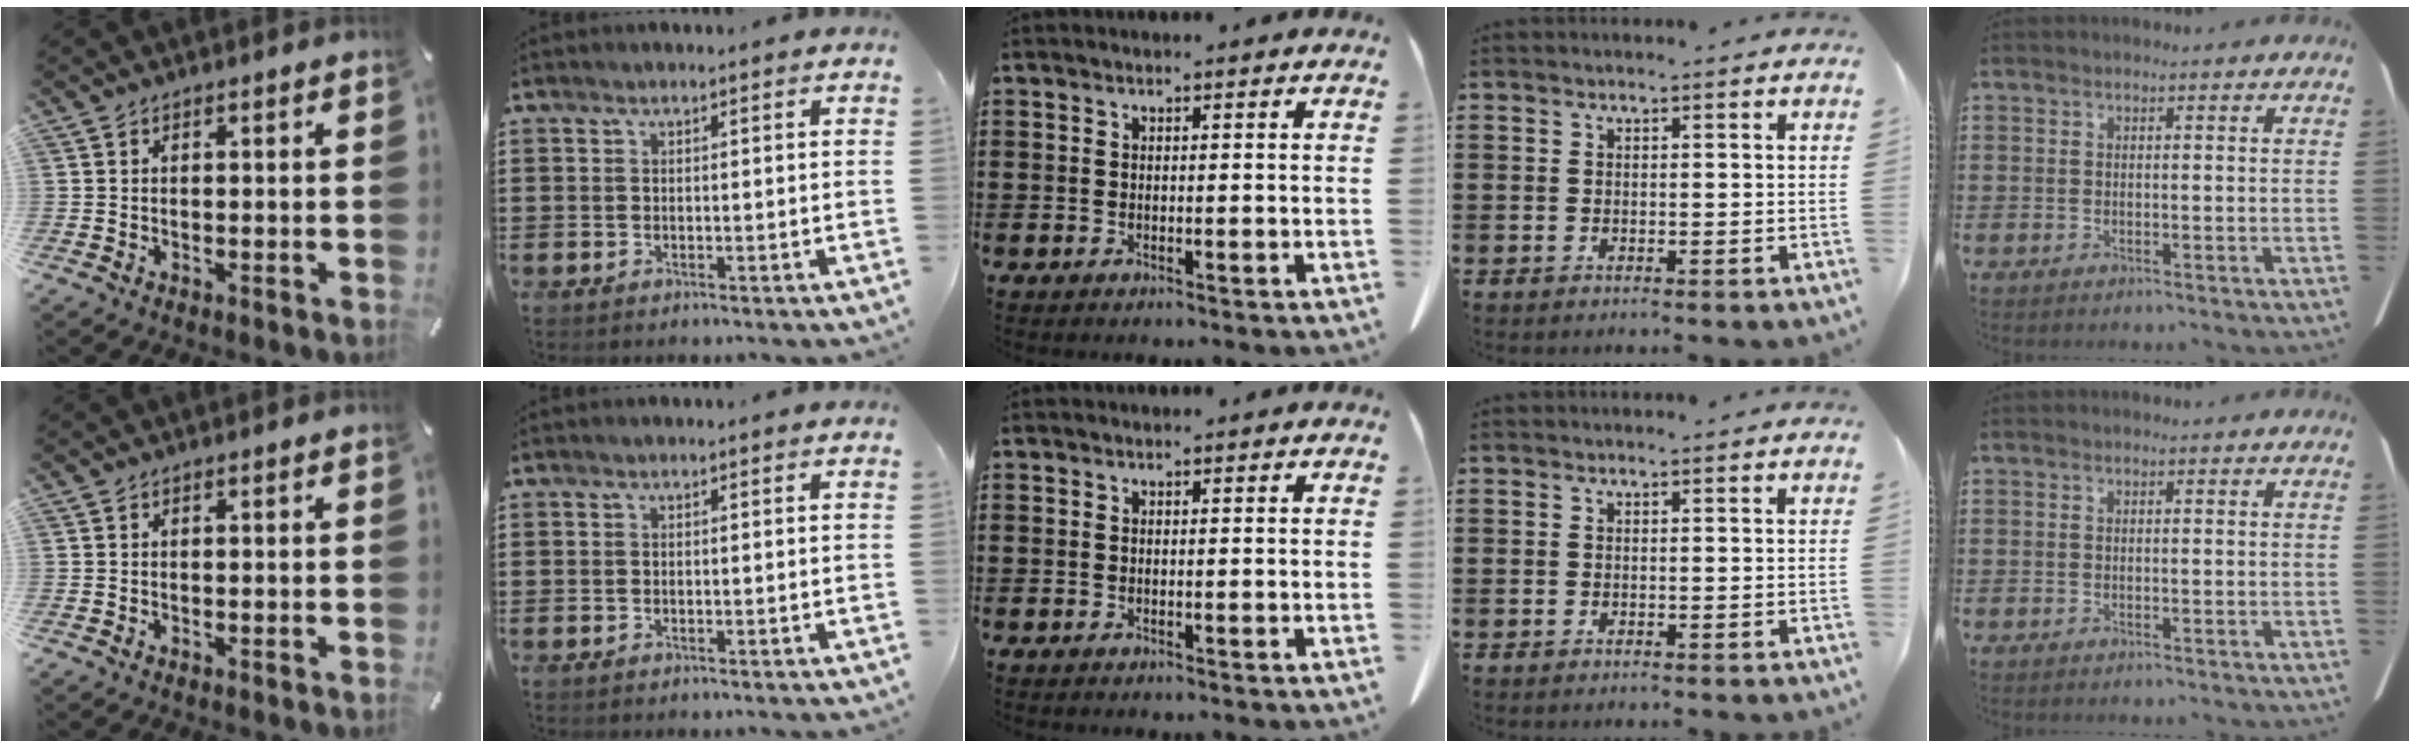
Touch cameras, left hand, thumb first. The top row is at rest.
{}